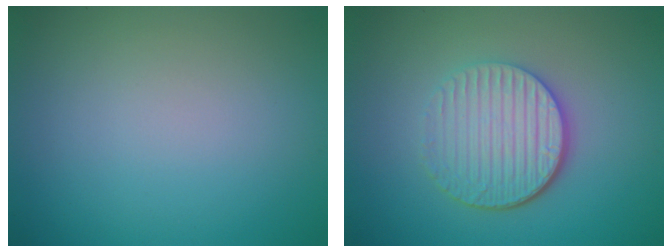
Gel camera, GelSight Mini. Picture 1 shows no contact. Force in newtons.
{"total": 5.1, "press": 3.9, "slide": 3.3}